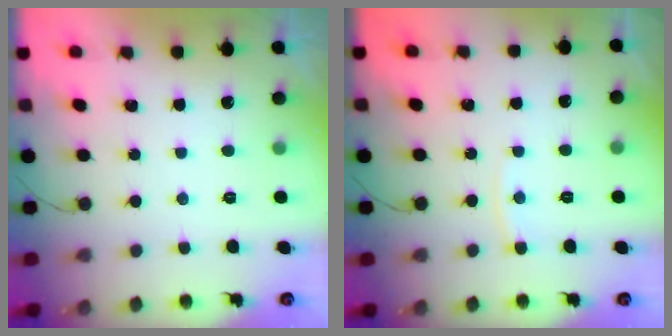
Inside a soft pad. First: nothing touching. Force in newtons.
{"total": 3.6, "press": 3.6, "slide": 0.5}